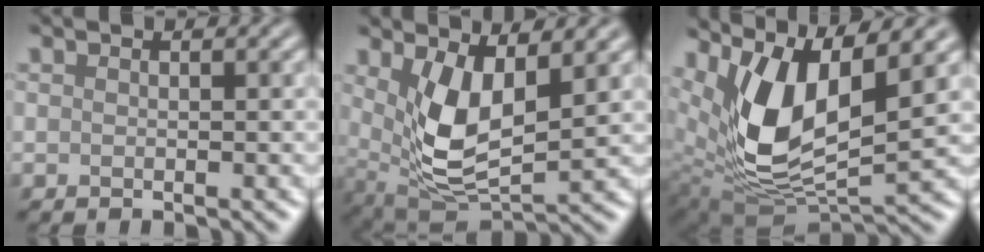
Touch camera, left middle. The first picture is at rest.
{"total": 6.3, "force": [1.3, 2.6, 5.6], "torque": [-0.121, -0.019, 0.036]}
{"total": 10.0, "force": [3.8, 4.4, 8.1], "torque": [-0.173, -0.014, 0.087]}